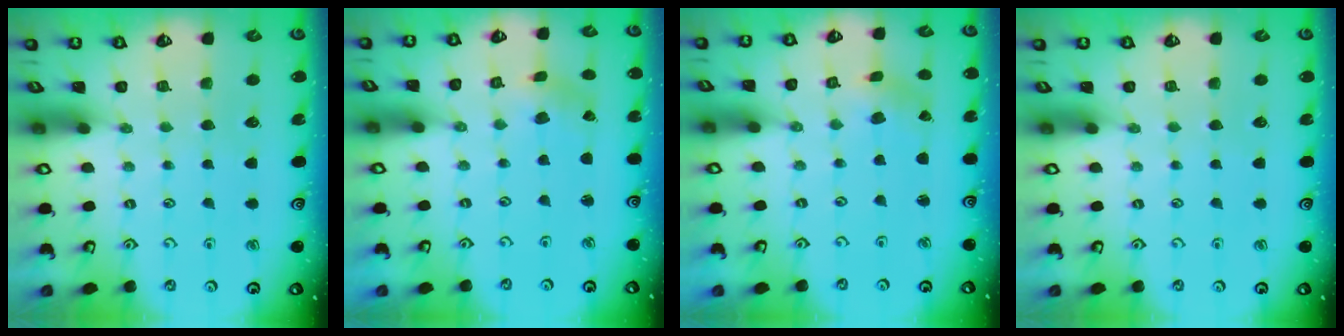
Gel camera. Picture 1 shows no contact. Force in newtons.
{"total": 1.1, "press": 1.0, "slide": 0.1}
{"total": 1.1, "press": 1.0, "slide": 0.1}
{"total": 0.0}